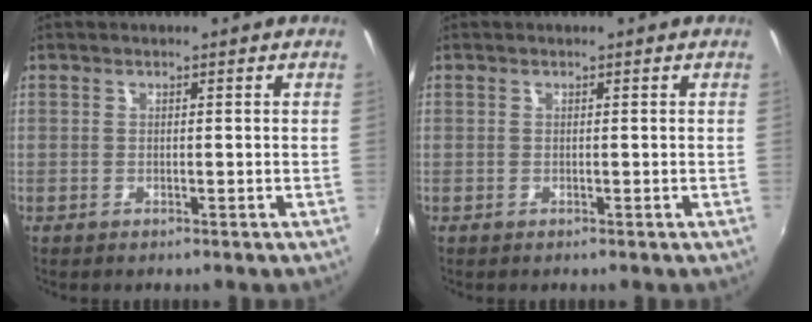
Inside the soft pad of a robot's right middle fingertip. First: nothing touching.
{"total": 0.0}